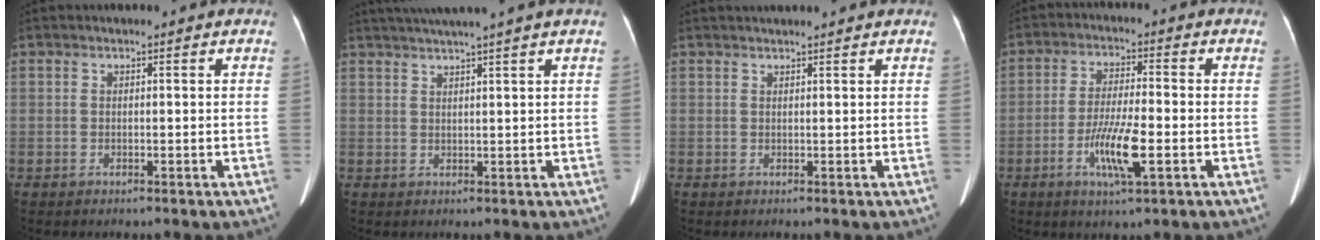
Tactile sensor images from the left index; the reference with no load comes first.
{"total": 6.9, "force": [5.5, -1.7, 3.8], "torque": [-0.056, 0.018, 0.079]}
{"total": 3.9, "force": [3.7, -0.1, 1.3], "torque": [-0.015, 0.026, 0.048]}
{"total": 8.0, "force": [-2.8, 0.9, 7.4], "torque": [-0.146, -0.010, -0.052]}